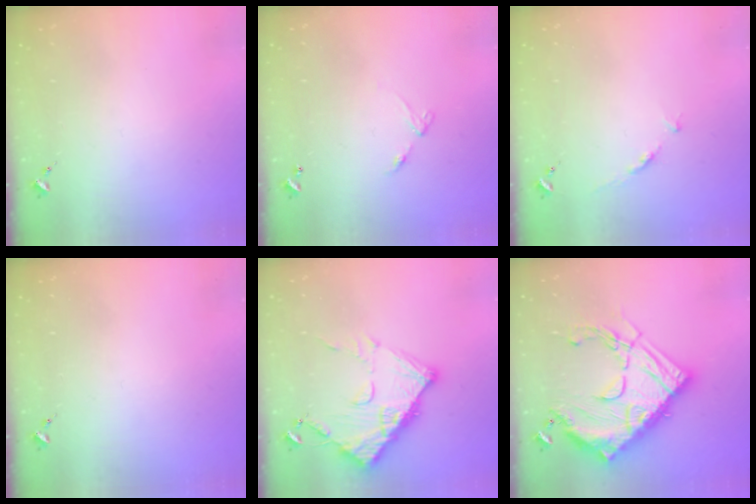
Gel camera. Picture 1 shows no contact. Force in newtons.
{"total": 6.3, "press": 6.2, "slide": 0.7}
{"total": 3.8, "press": 3.8, "slide": 0.5}
{"total": 0.0}
{"total": 13.1, "press": 13.1, "slide": 1.4}
{"total": 29.9, "press": 29.8, "slide": 2.4}